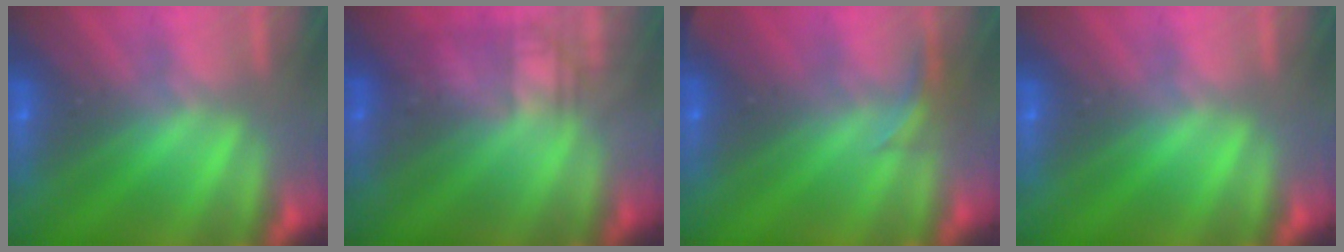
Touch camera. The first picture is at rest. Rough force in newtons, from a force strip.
{"total": 2.2}
{"total": 2.8}
{"total": 0.0}